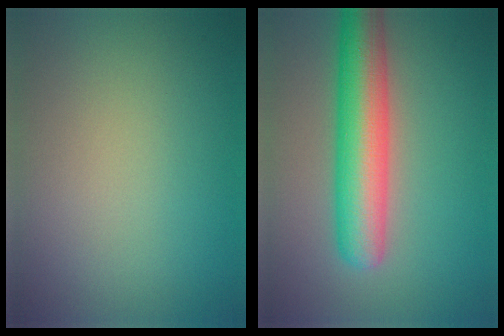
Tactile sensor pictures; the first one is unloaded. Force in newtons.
{"total": 7.4, "press": 7.4, "slide": 0.3}